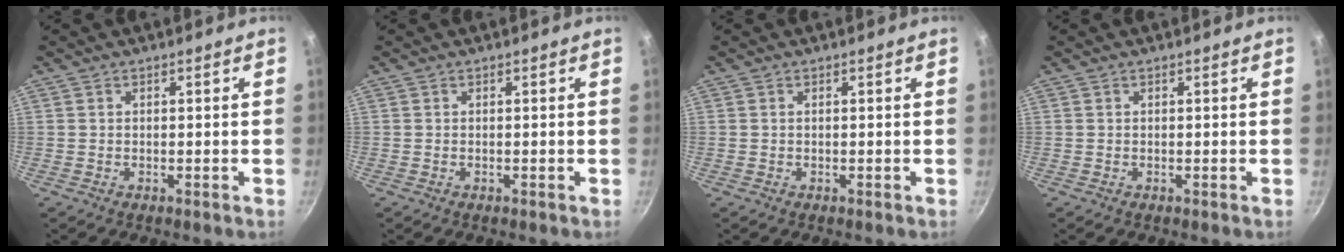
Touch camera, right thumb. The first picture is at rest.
{"total": 0.0}
{"total": 0.0}
{"total": 0.0}